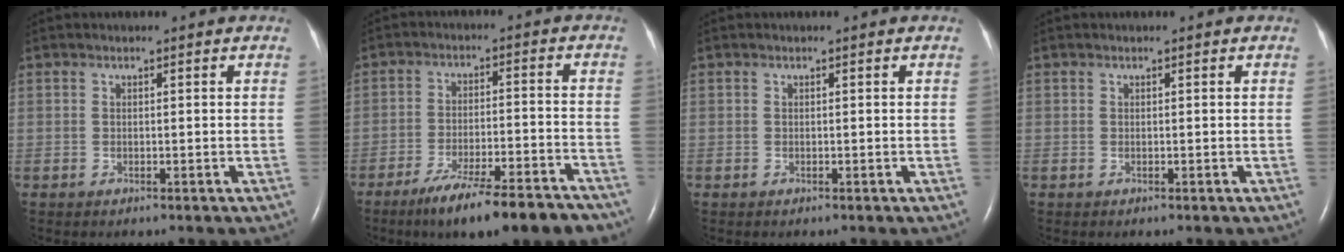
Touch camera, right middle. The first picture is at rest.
{"total": 15.2, "force": [-11.9, 2.3, 9.1], "torque": [-0.113, -0.009, -0.179]}
{"total": 0.0}
{"total": 0.0}